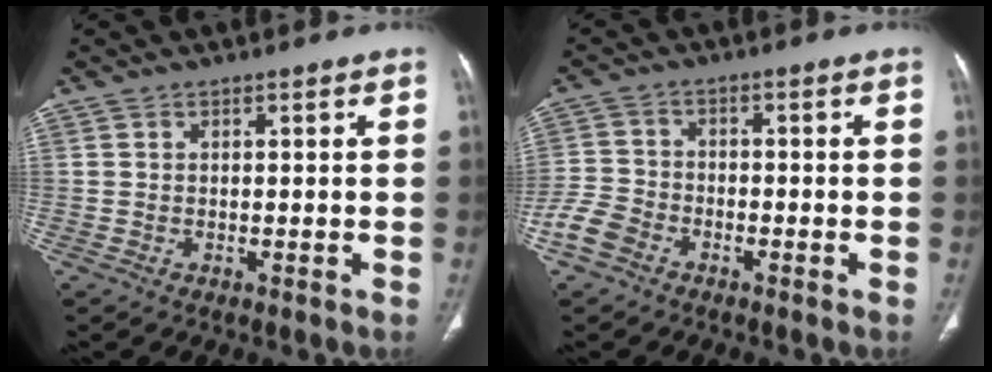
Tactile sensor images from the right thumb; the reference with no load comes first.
{"total": 5.4, "force": [-3.4, 3.7, 2.2], "torque": [-0.046, 0.014, -0.071]}